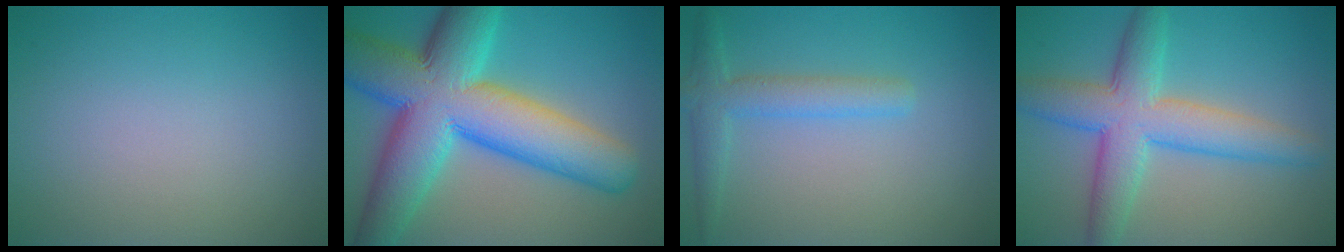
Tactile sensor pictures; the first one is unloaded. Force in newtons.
{"total": 14.4, "press": 14.4, "slide": 0.3}
{"total": 3.0, "press": 3.0, "slide": 0.1}
{"total": 7.1, "press": 7.1, "slide": 0.2}